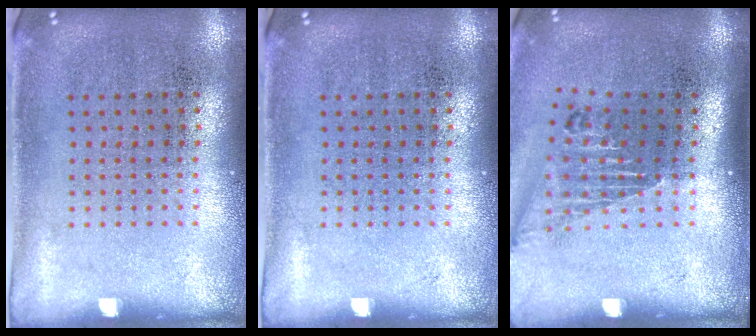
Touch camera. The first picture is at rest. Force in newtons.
{"total": 0.0}
{"total": 1.6, "press": 1.2, "slide": 1.1}